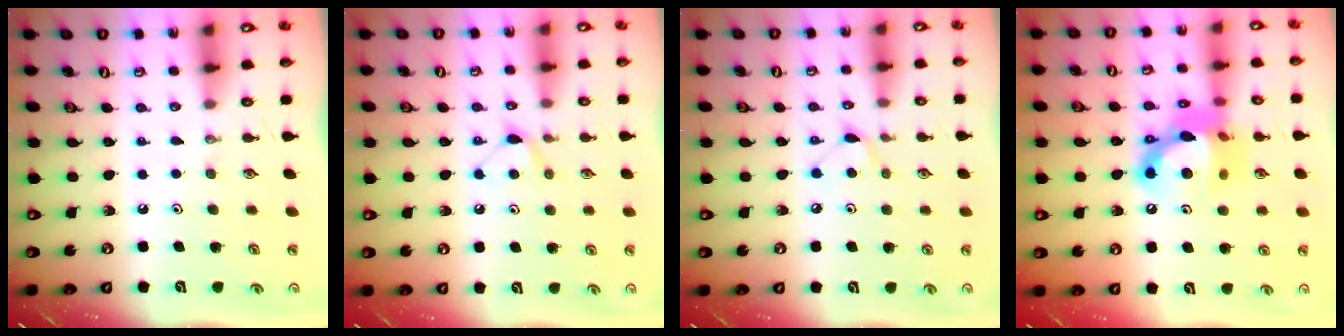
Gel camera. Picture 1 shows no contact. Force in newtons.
{"total": 6.1, "press": 6.1, "slide": 0.9}
{"total": 5.2, "press": 5.1, "slide": 0.6}
{"total": 15.9, "press": 15.9, "slide": 0.9}